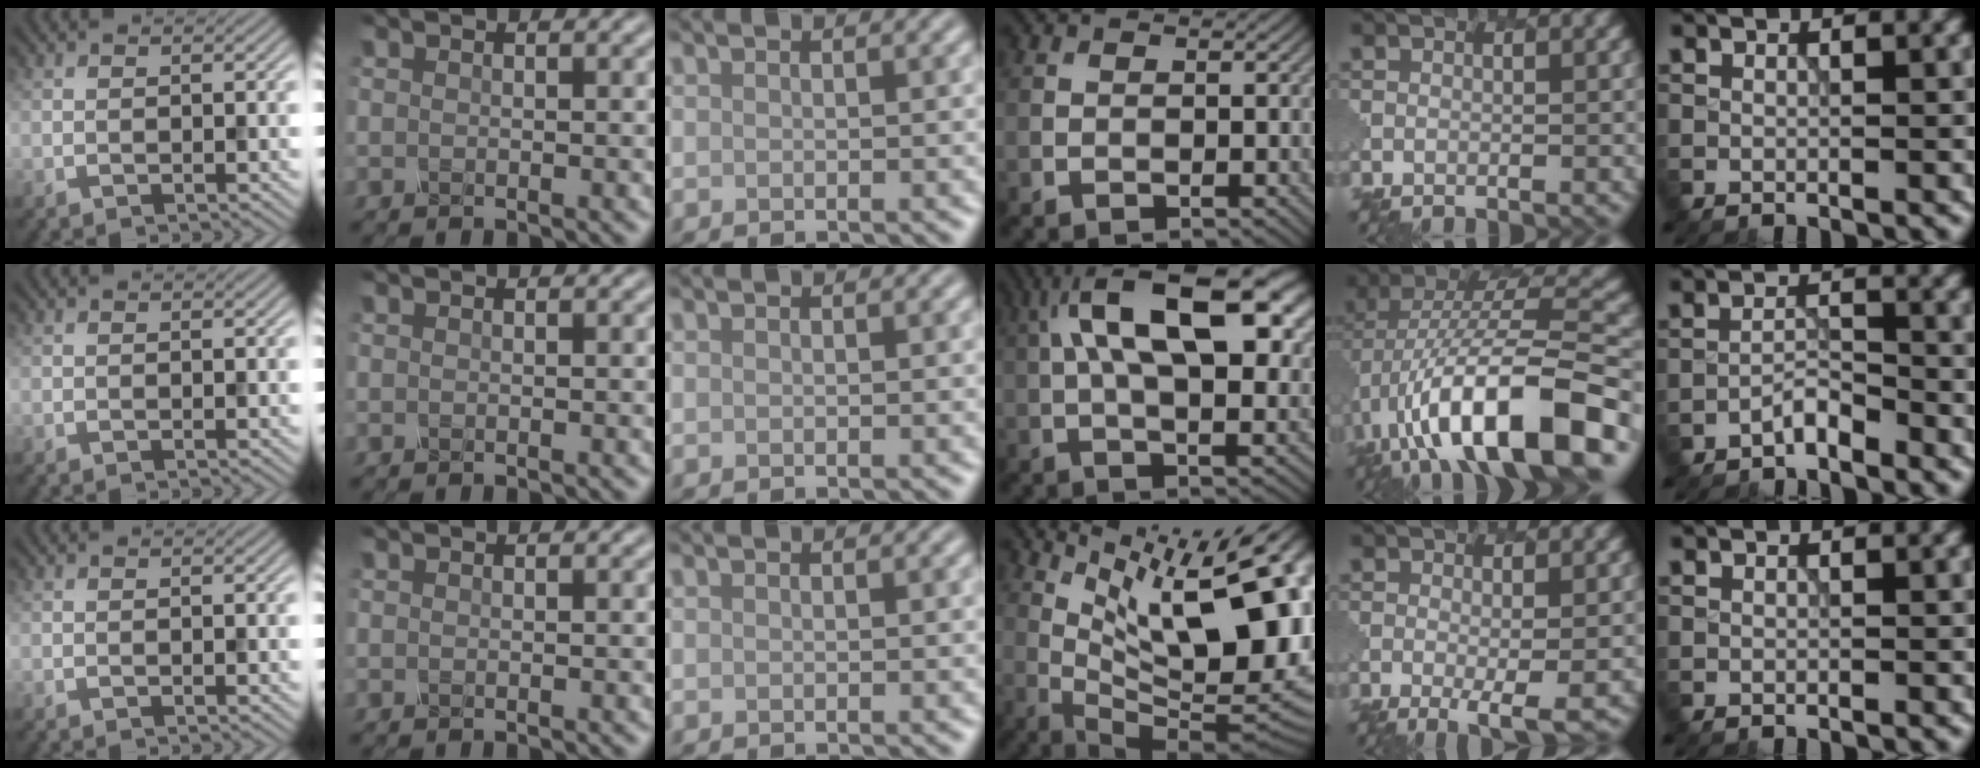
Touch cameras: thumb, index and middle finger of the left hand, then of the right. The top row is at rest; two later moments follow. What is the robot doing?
{"motion": "shake", "object": "salt shaker"}